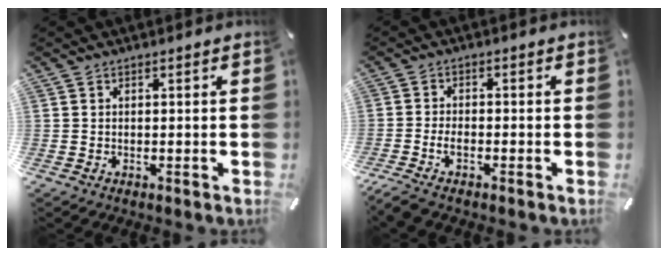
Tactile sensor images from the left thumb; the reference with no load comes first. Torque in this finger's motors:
{"motor_torque": [-0.19, 0.40, 0.13, 0.11, 0.10]}